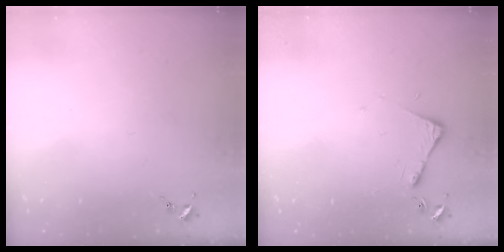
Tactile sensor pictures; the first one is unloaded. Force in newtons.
{"total": 5.5, "press": 5.4, "slide": 0.7}